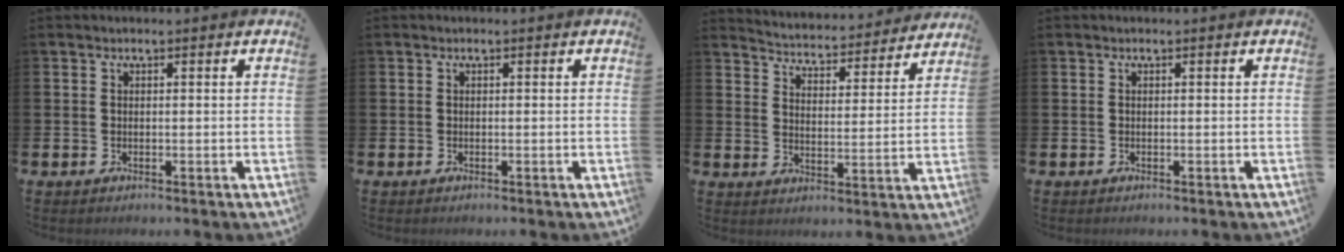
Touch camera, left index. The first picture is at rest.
{"total": 0.0}
{"total": 4.5, "force": [4.5, 0.7, 0.1], "torque": [-0.018, -0.045, 0.070]}
{"total": 0.0}